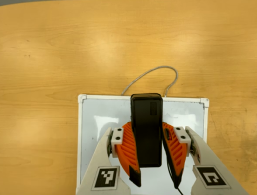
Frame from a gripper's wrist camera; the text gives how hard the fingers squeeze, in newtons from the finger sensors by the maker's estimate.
{"total": 10.0, "left": 8.3, "right": 11.8}